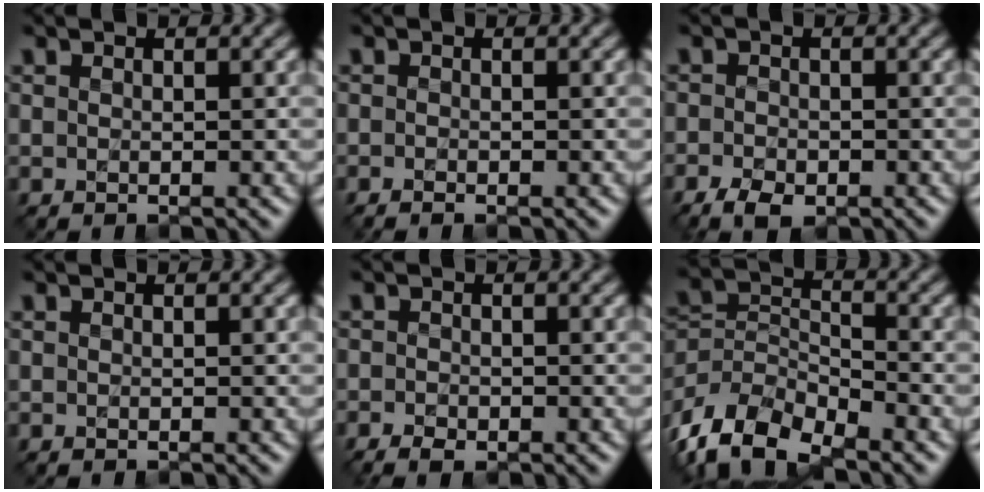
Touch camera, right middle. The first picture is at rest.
{"total": 0.6, "force": [-0.4, 0.1, 0.4], "torque": [-0.007, -0.003, -0.007]}
{"total": 3.0, "force": [-1.9, 1.6, 1.7], "torque": [-0.029, -0.005, -0.039]}
{"total": 0.0}
{"total": 1.7, "force": [-1.1, 0.9, 1.0], "torque": [-0.018, -0.005, -0.022]}
{"total": 9.0, "force": [-6.3, 4.2, 4.9], "torque": [-0.101, -0.008, -0.125]}